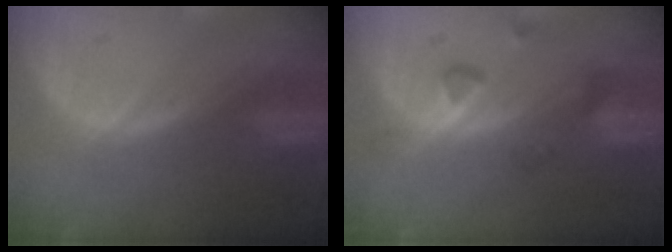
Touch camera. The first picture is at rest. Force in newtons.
{"total": 4.4, "press": 4.3, "slide": 0.7}